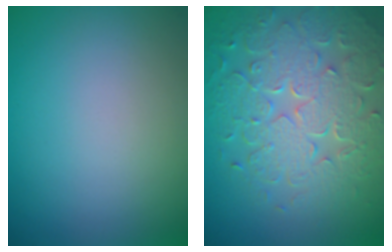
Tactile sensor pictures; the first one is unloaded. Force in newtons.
{"total": 8.1, "press": 5.9, "slide": 5.6}